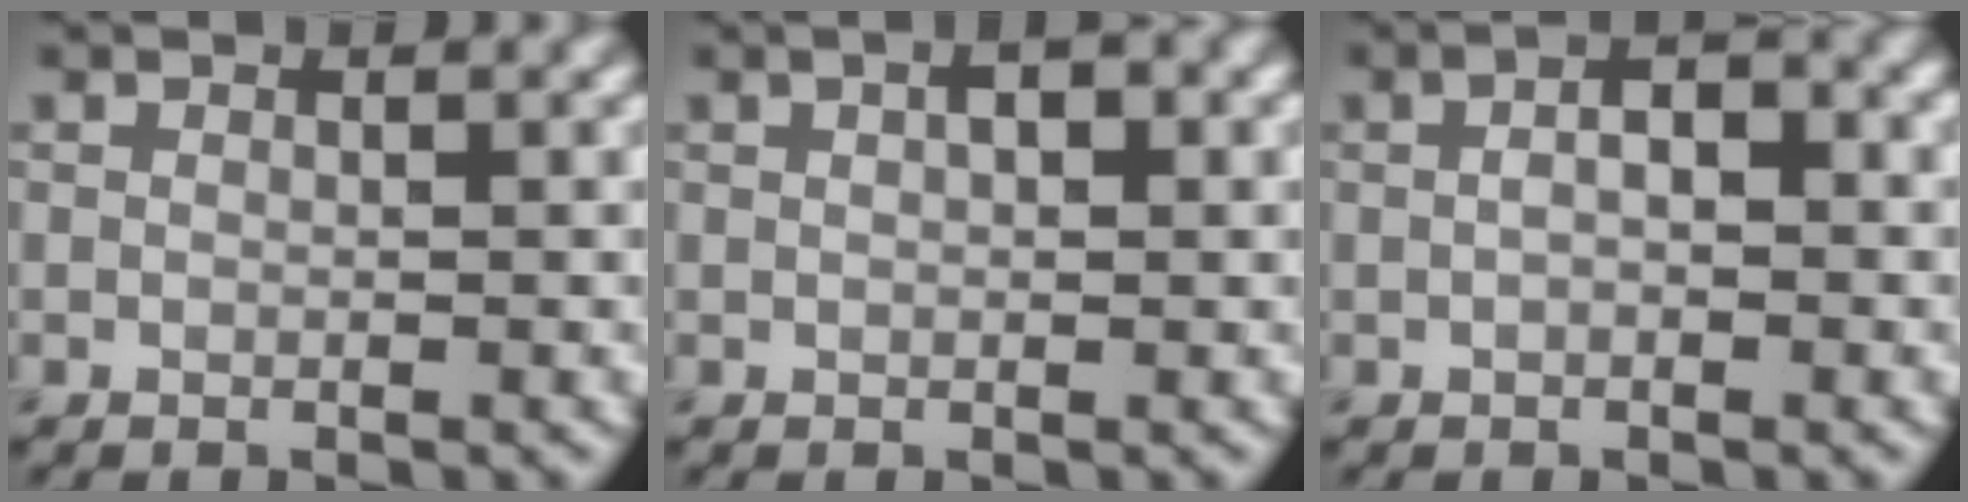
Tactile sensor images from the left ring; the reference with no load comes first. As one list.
[{"total": 2.4, "force": [1.0, 1.1, 1.9], "torque": [-0.021, -0.002, 0.008]}, {"total": 3.4, "force": [0.4, 1.7, 2.9], "torque": [-0.044, 0.003, -0.002]}]